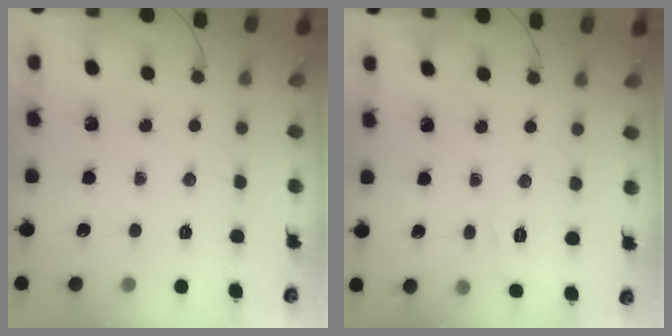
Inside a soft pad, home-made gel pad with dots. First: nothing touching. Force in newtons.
{"total": 2.0, "press": 0.6, "slide": 1.9}